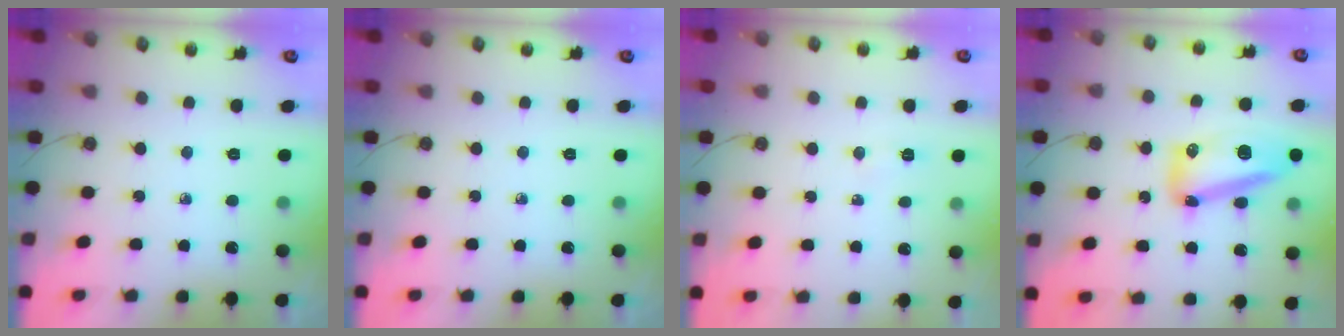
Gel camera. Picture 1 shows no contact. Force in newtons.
{"total": 0.0}
{"total": 4.6, "press": 4.4, "slide": 1.5}
{"total": 13.7, "press": 13.7, "slide": 1.2}